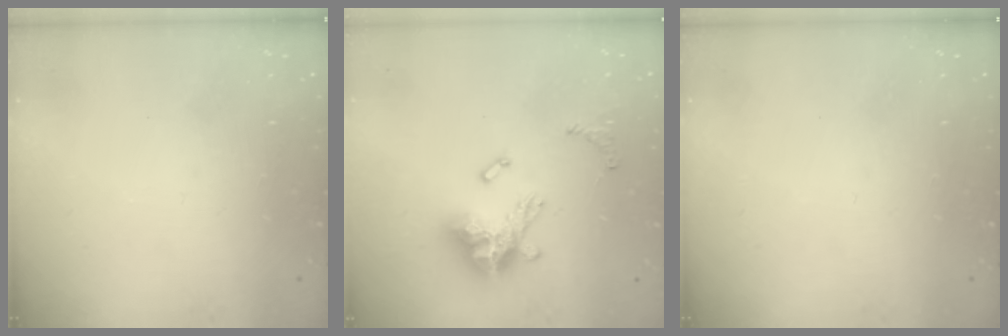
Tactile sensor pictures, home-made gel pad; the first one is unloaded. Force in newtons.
{"total": 13.4, "press": 13.4, "slide": 0.9}
{"total": 0.0}